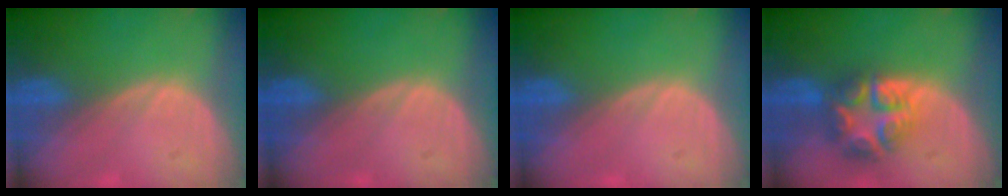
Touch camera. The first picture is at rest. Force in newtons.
{"total": 0.0}
{"total": 0.0}
{"total": 8.0, "press": 6.9, "slide": 4.2}